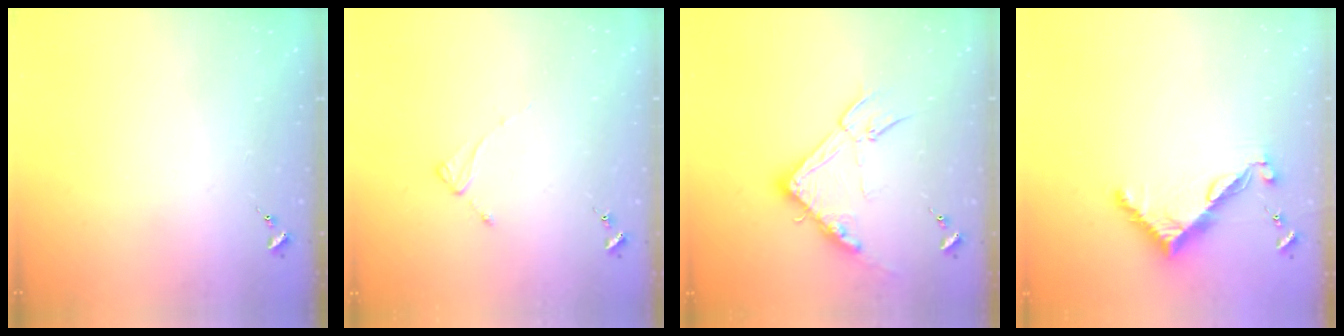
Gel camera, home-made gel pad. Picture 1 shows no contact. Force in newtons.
{"total": 2.0, "press": 2.0, "slide": 0.3}
{"total": 15.2, "press": 15.2, "slide": 0.6}
{"total": 7.9, "press": 7.9, "slide": 0.1}